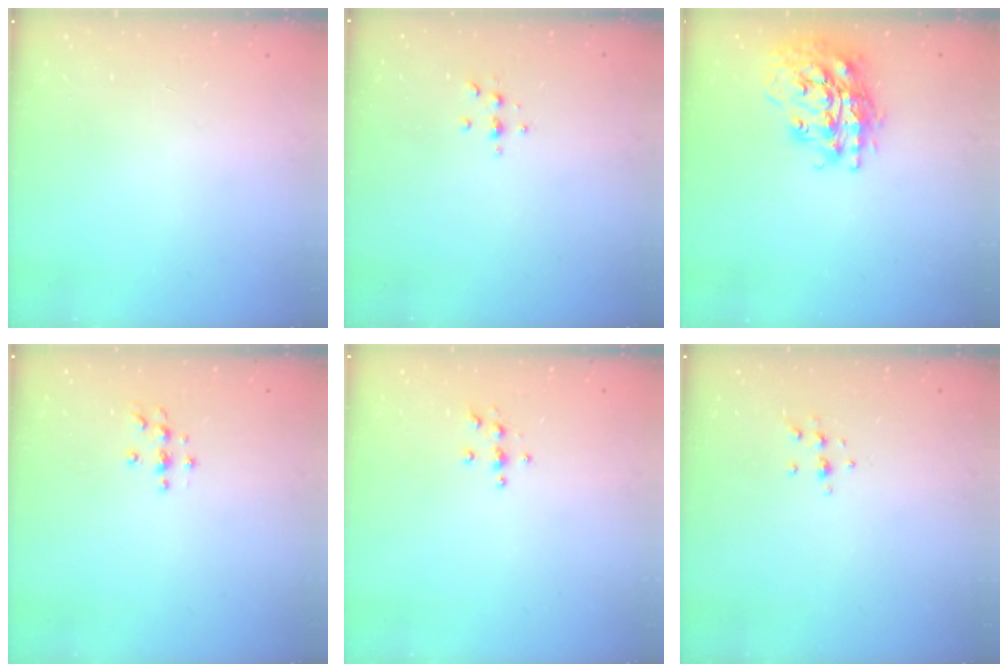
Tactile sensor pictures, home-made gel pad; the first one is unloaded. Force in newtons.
{"total": 3.9, "press": 3.9, "slide": 0.6}
{"total": 21.2, "press": 21.1, "slide": 2.1}
{"total": 3.7, "press": 3.6, "slide": 0.5}
{"total": 3.9, "press": 3.8, "slide": 0.4}
{"total": 5.5, "press": 5.3, "slide": 1.5}